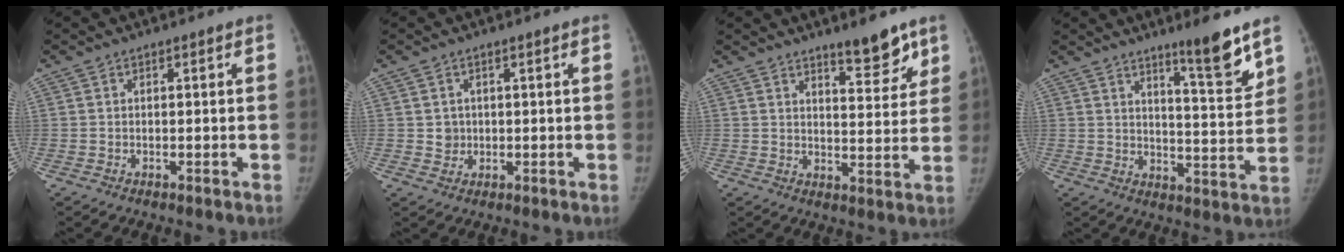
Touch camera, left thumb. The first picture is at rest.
{"total": 2.1, "force": [0.2, 2.1, 0.6], "torque": [0.004, 0.001, 0.008]}
{"total": 7.7, "force": [5.8, 2.3, 4.5], "torque": [-0.032, -0.043, 0.083]}
{"total": 9.8, "force": [7.0, 0.9, 6.8], "torque": [-0.081, -0.061, 0.108]}